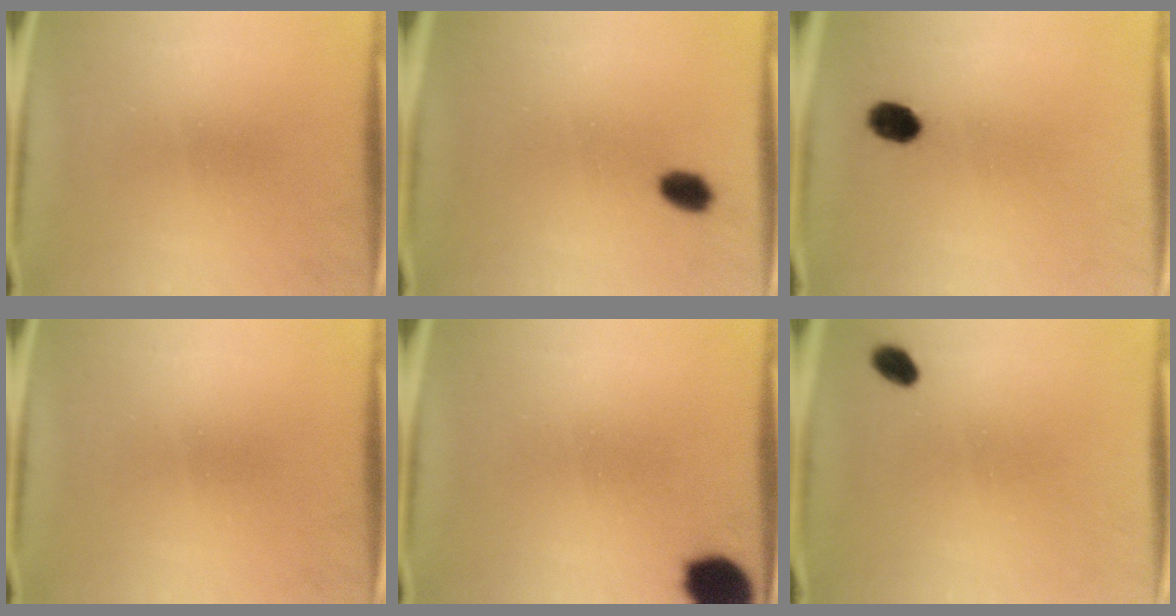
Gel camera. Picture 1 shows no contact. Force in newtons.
{"total": 3.6}
{"total": 4.4}
{"total": 0.0}
{"total": 9.1}
{"total": 2.8}